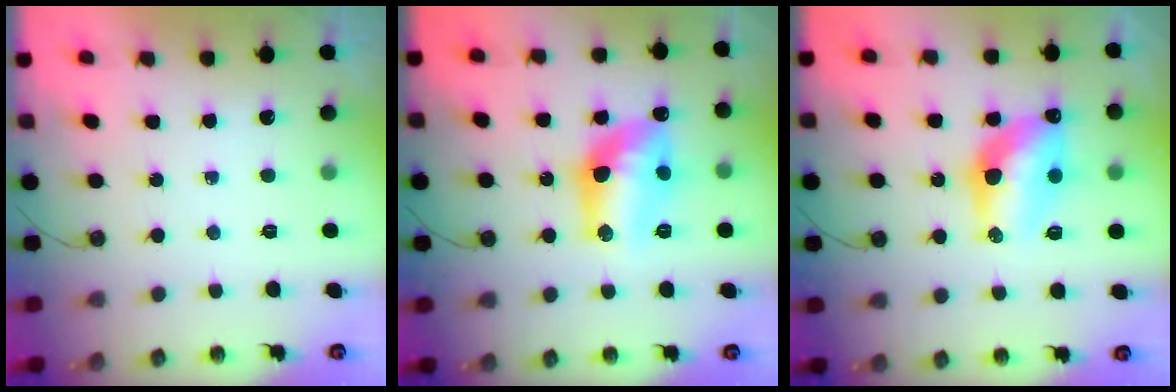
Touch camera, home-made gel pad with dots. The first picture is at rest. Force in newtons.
{"total": 13.4, "press": 13.3, "slide": 1.5}
{"total": 11.7, "press": 11.6, "slide": 0.8}